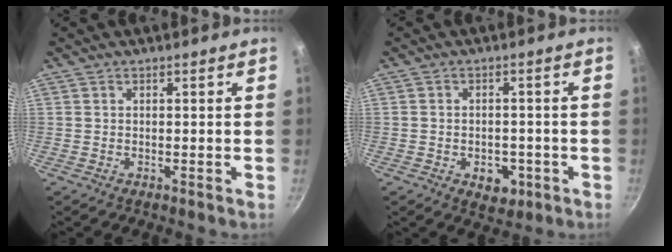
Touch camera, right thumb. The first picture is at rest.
{"total": 5.6, "force": [-2.1, 3.9, 3.4], "torque": [-0.029, 0.011, -0.019]}